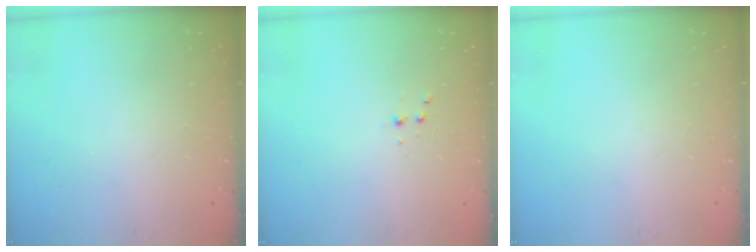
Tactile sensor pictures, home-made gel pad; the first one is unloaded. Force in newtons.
{"total": 2.9, "press": 2.7, "slide": 1.0}
{"total": 0.0}